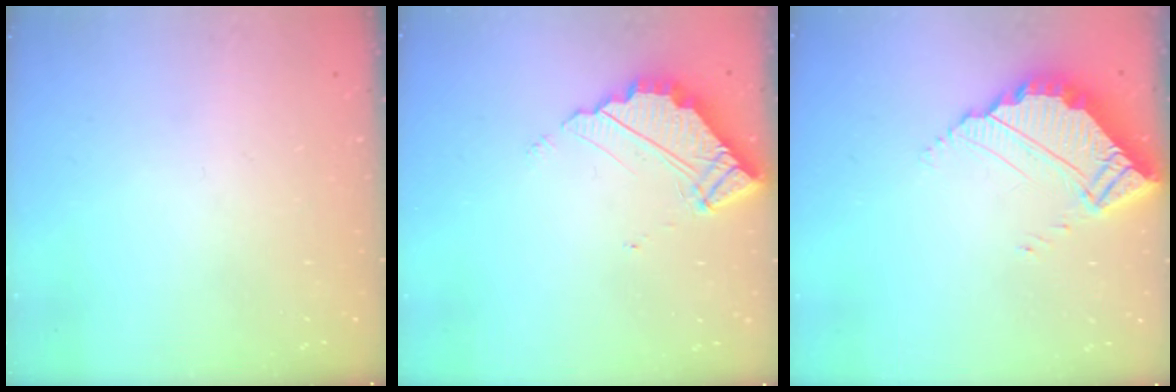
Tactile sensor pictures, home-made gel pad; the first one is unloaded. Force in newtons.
{"total": 5.6, "press": 5.6, "slide": 0.3}
{"total": 6.7, "press": 6.6, "slide": 0.4}